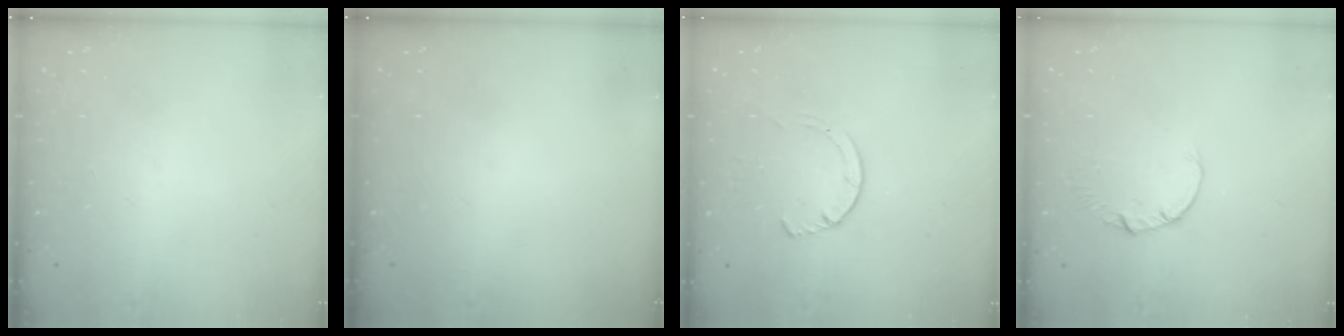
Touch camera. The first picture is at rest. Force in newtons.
{"total": 0.0}
{"total": 3.2, "press": 3.2, "slide": 0.4}
{"total": 0.5, "press": 0.5, "slide": 0.1}